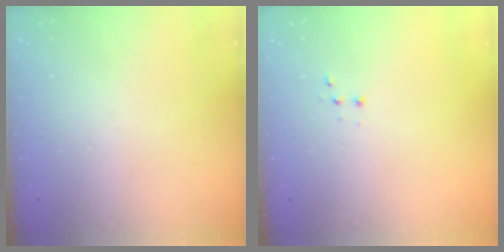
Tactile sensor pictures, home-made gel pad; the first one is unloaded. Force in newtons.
{"total": 2.8, "press": 2.7, "slide": 0.7}